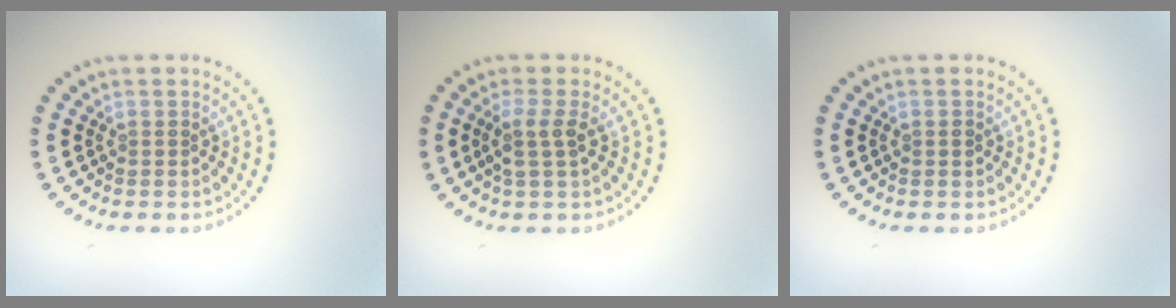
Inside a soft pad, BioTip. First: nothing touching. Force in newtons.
{"total": 2.0, "press": 1.7, "slide": 1.1}
{"total": 0.6, "press": 0.6, "slide": 0.1}